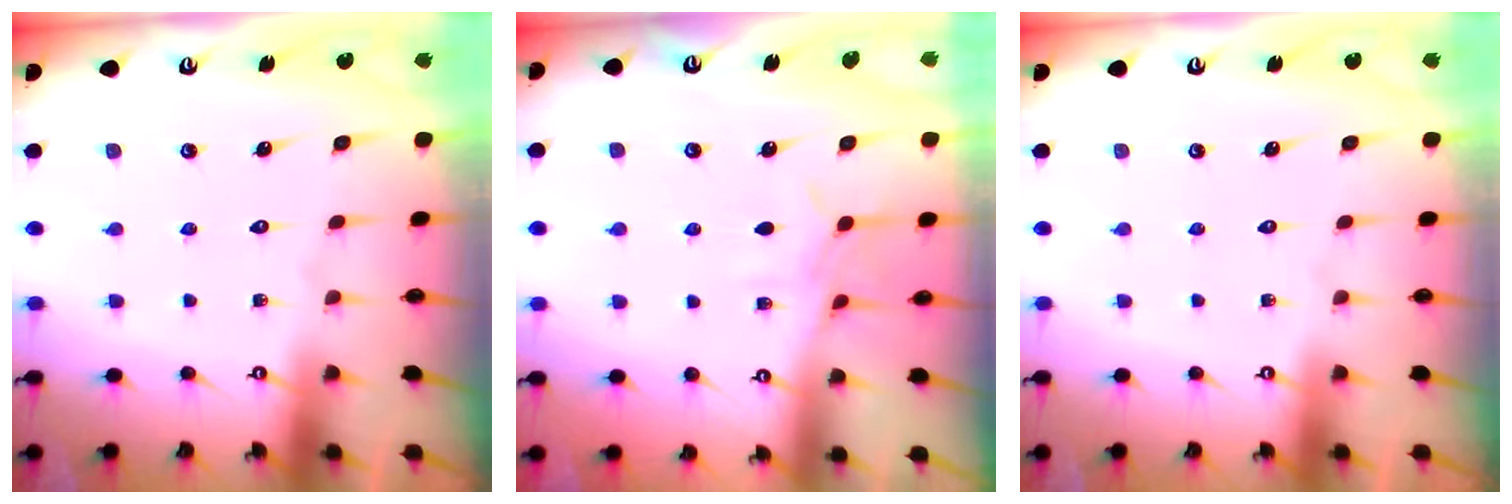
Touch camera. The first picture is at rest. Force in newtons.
{"total": 6.6, "press": 6.6, "slide": 0.7}
{"total": 0.0}